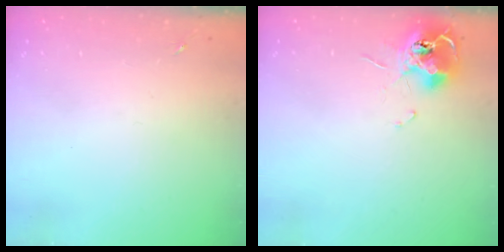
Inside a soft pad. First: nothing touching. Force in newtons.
{"total": 12.0, "press": 11.9, "slide": 1.2}